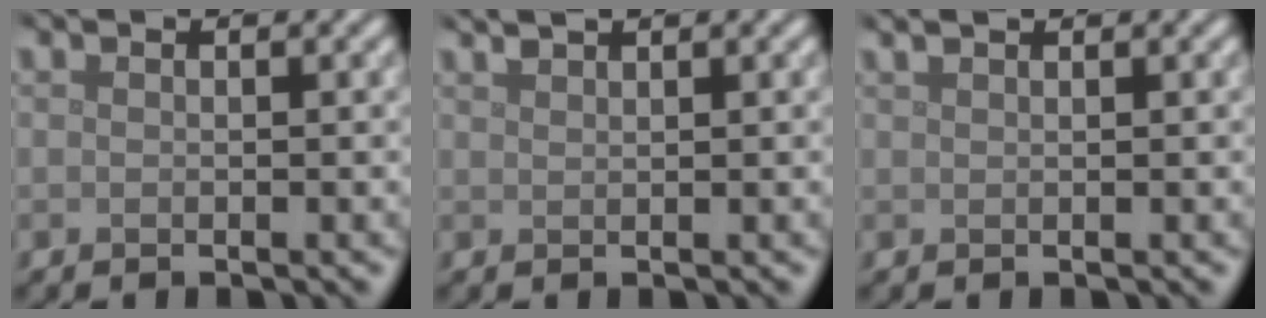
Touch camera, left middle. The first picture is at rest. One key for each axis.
{"total": 1.6, "fx": 1.4, "fy": 0.4, "fz": 0.7, "tx": -0.007, "ty": 0.005, "tz": 0.017}
{"total": 1.7, "fx": 1.3, "fy": 0.6, "fz": 0.9, "tx": -0.012, "ty": 0.006, "tz": 0.005}